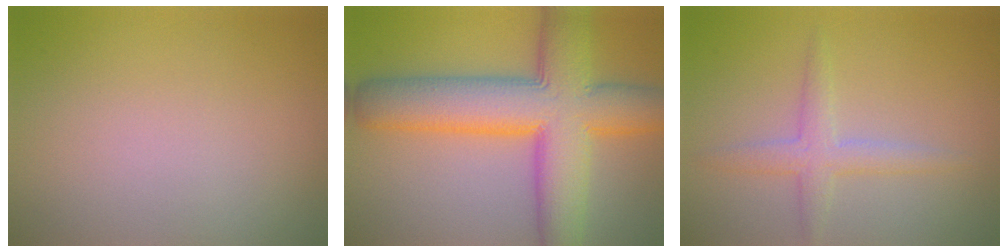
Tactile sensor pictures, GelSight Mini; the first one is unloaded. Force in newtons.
{"total": 11.7, "press": 11.7, "slide": 0.2}
{"total": 2.5, "press": 2.5, "slide": 0.1}